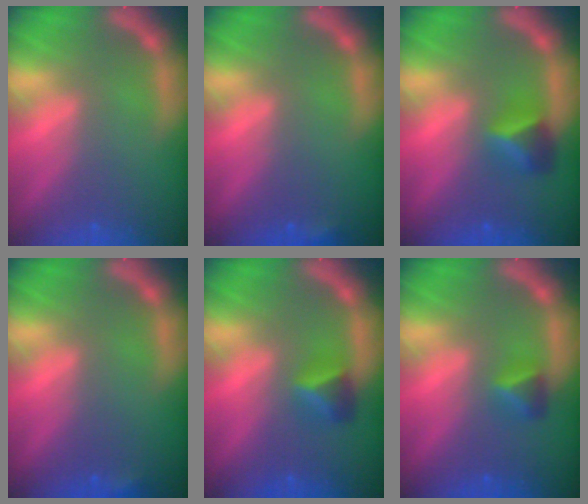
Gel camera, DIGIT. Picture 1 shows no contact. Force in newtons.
{"total": 0.9}
{"total": 2.9}
{"total": 0.9}
{"total": 2.4}
{"total": 1.9}